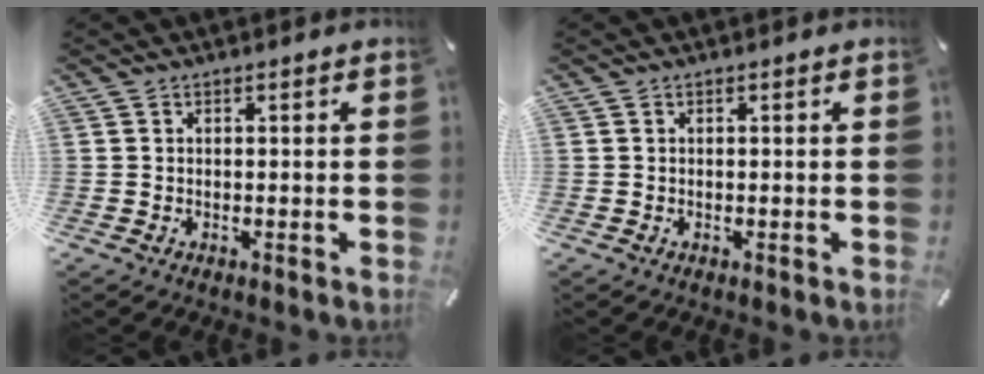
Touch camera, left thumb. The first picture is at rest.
{"total": 0.0}